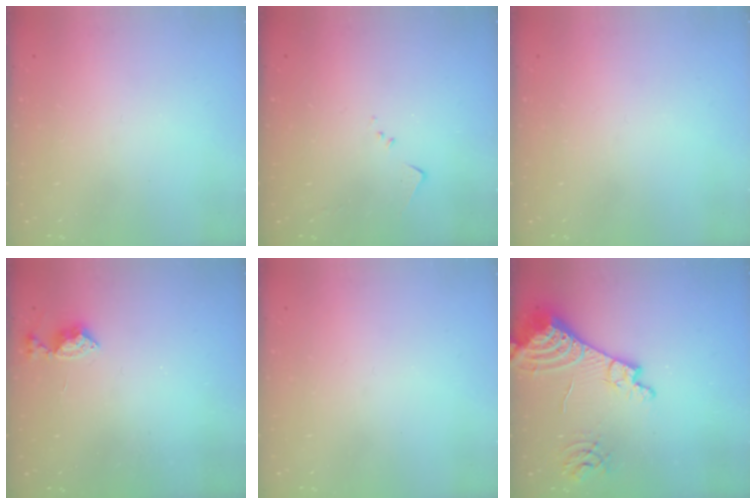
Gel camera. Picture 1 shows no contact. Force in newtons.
{"total": 3.7, "press": 3.7, "slide": 0.5}
{"total": 0.0}
{"total": 5.8, "press": 5.7, "slide": 0.8}
{"total": 0.0}
{"total": 14.2, "press": 14.1, "slide": 1.9}